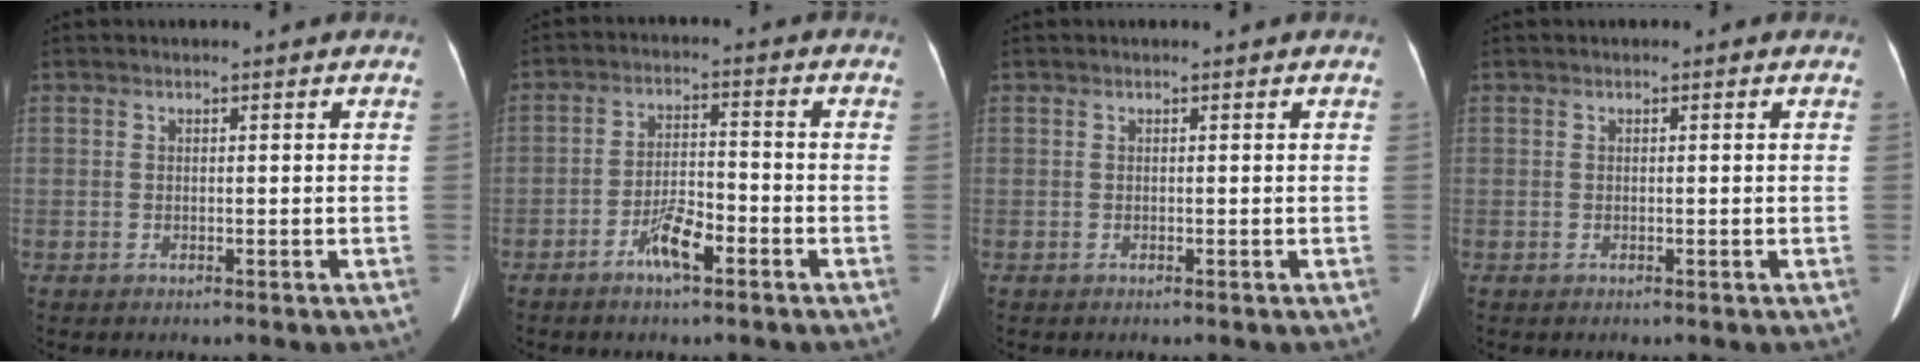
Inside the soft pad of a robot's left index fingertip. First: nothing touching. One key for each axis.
{"total": 5.4, "fx": -3.4, "fy": 1.2, "fz": 4.0, "tx": -0.082, "ty": 0.001, "tz": -0.060}
{"total": 0.0}
{"total": 0.0}